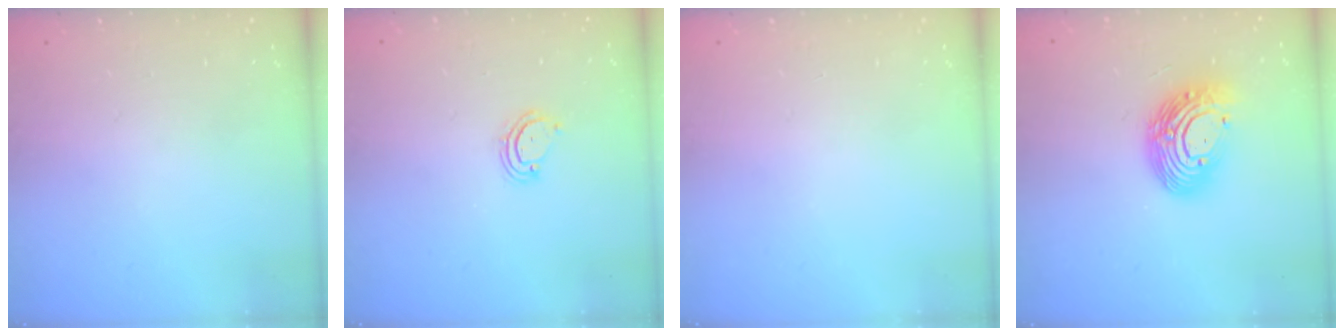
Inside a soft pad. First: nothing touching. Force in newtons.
{"total": 4.6, "press": 4.6, "slide": 0.4}
{"total": 0.0}
{"total": 14.5, "press": 14.4, "slide": 1.3}